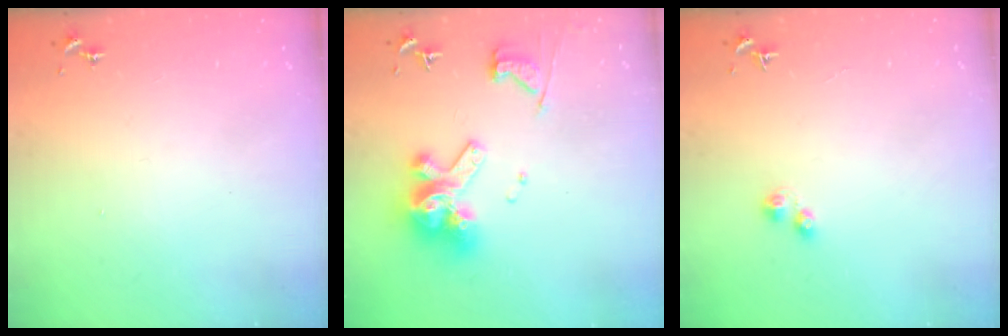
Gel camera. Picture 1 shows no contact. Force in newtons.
{"total": 15.8, "press": 15.7, "slide": 1.8}
{"total": 2.4, "press": 2.4, "slide": 0.4}